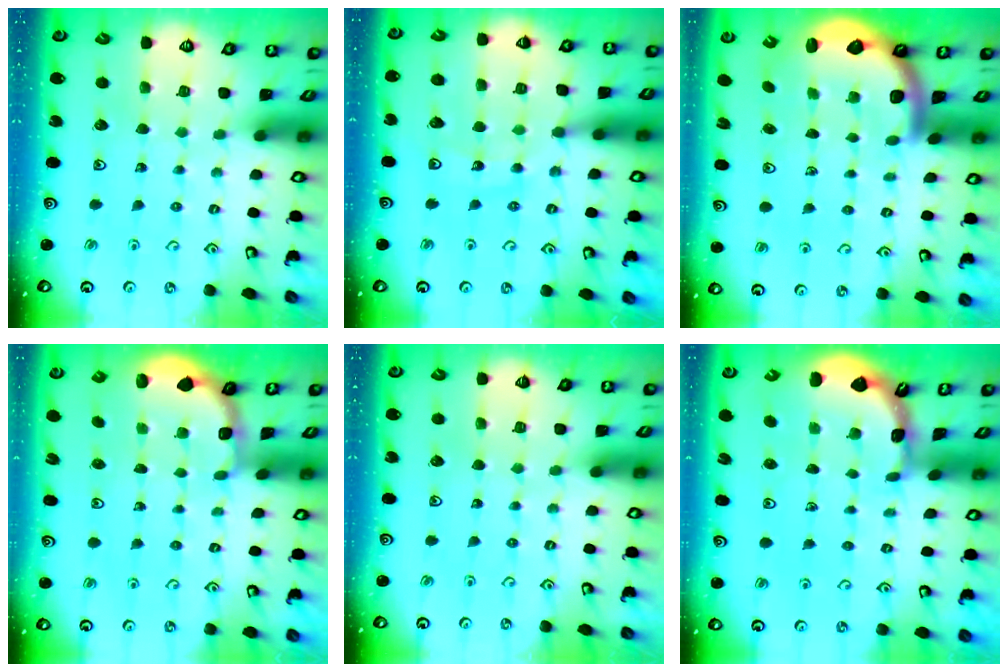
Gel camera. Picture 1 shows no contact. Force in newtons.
{"total": 12.7, "press": 12.2, "slide": 3.7}
{"total": 3.0, "press": 2.9, "slide": 0.4}
{"total": 1.8, "press": 1.7, "slide": 0.7}
{"total": 0.0}
{"total": 1.6, "press": 1.6, "slide": 0.1}